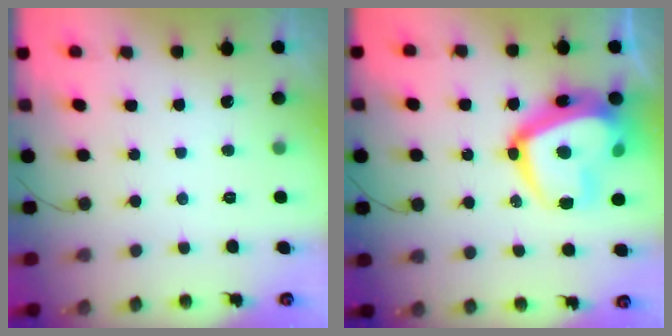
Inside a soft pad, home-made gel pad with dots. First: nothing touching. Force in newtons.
{"total": 23.4, "press": 23.3, "slide": 2.0}